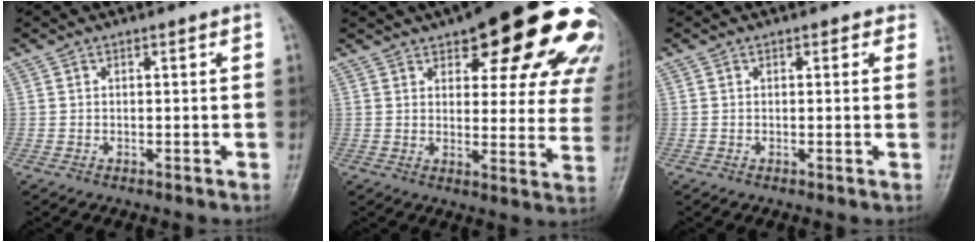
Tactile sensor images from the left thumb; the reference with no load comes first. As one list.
[{"total": 26.3, "force": [15.3, 9.6, 19.1], "torque": [-0.197, -0.035, 0.187]}, {"total": 1.5, "force": [0.9, 0.9, 0.8], "torque": [0.007, 0.000, 0.004]}]